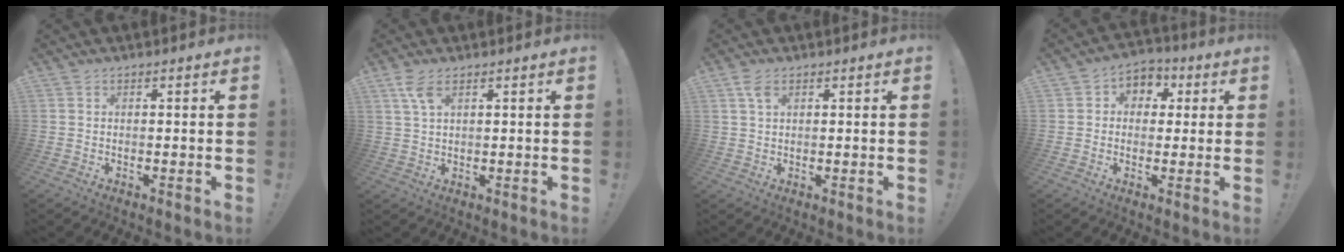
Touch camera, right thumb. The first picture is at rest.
{"total": 5.1, "force": [2.8, 2.1, 3.7], "torque": [-0.077, -0.003, 0.054]}
{"total": 3.5, "force": [1.8, 1.8, 2.4], "torque": [-0.051, -0.001, 0.035]}
{"total": 5.9, "force": [-0.1, 5.5, 2.2], "torque": [-0.015, 0.005, 0.001]}